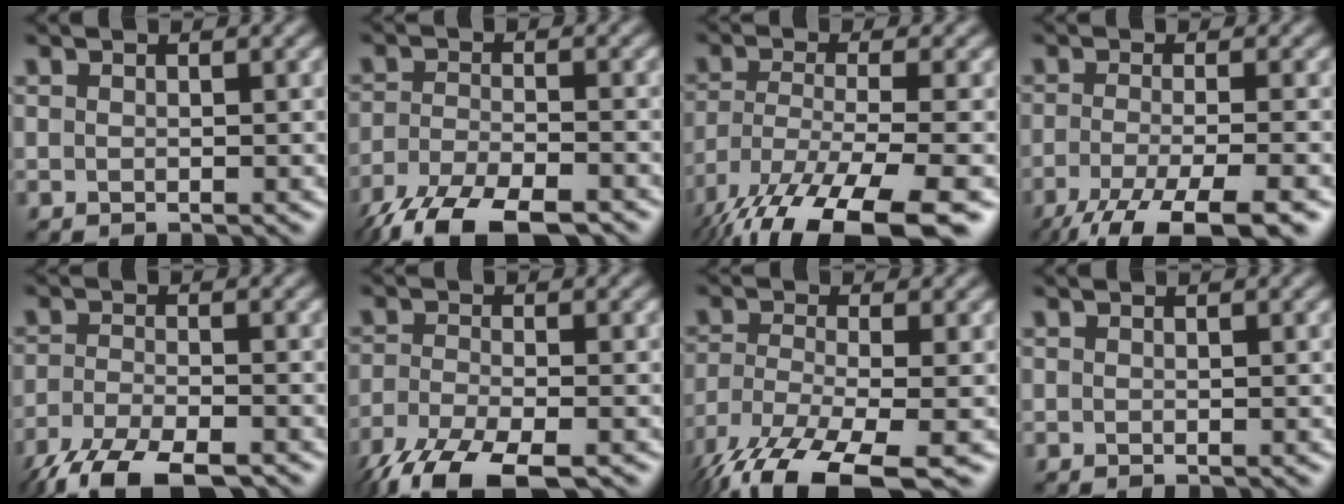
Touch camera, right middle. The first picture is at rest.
{"total": 10.6, "force": [-8.4, 3.6, 5.5], "torque": [-0.118, -0.047, -0.135]}
{"total": 13.1, "force": [-9.5, 3.4, 8.4], "torque": [-0.174, -0.026, -0.158]}
{"total": 8.7, "force": [-5.5, 2.4, 6.2], "torque": [-0.100, -0.020, -0.096]}
{"total": 9.0, "force": [-7.0, 2.8, 5.0], "torque": [-0.109, -0.041, -0.121]}
{"total": 9.1, "force": [-6.5, 3.0, 5.6], "torque": [-0.130, -0.044, -0.119]}
{"total": 9.7, "force": [-7.1, 2.4, 6.2], "torque": [-0.128, -0.018, -0.133]}
{"total": 0.0}